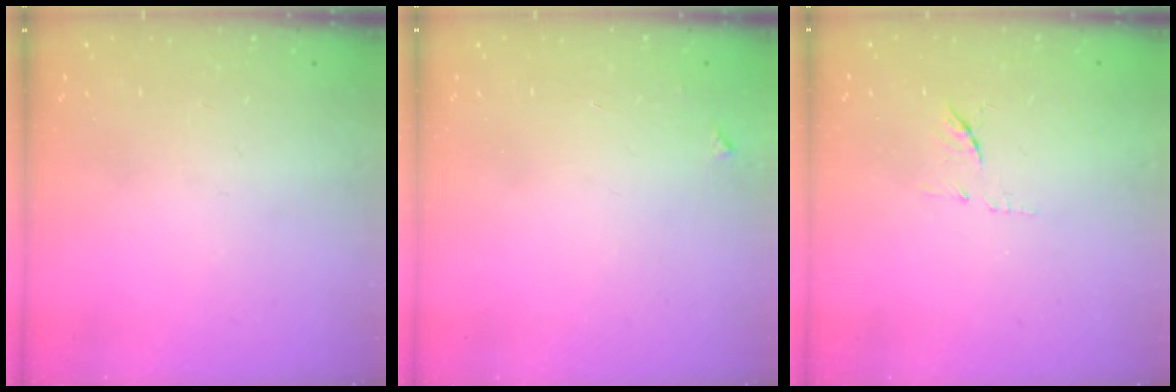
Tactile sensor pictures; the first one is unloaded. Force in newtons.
{"total": 3.3, "press": 3.3, "slide": 0.4}
{"total": 6.4, "press": 6.3, "slide": 0.8}